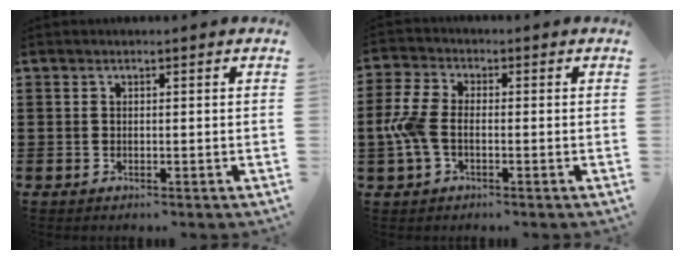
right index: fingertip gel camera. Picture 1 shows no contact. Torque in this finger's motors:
{"motor_torque": [1.48, -0.45, 0.76, 0.21]}